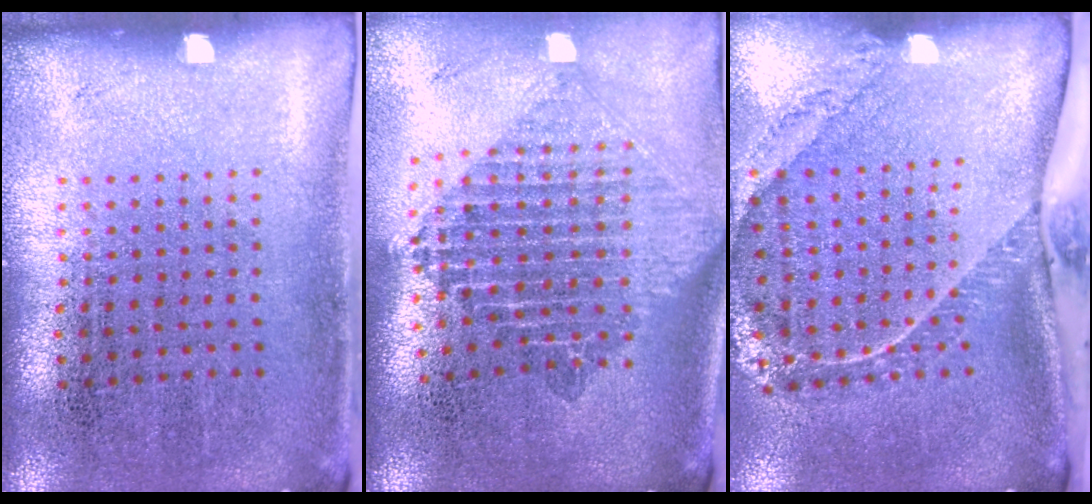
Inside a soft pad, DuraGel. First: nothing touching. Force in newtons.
{"total": 2.2, "press": 1.7, "slide": 1.4}
{"total": 2.3, "press": 1.7, "slide": 1.5}